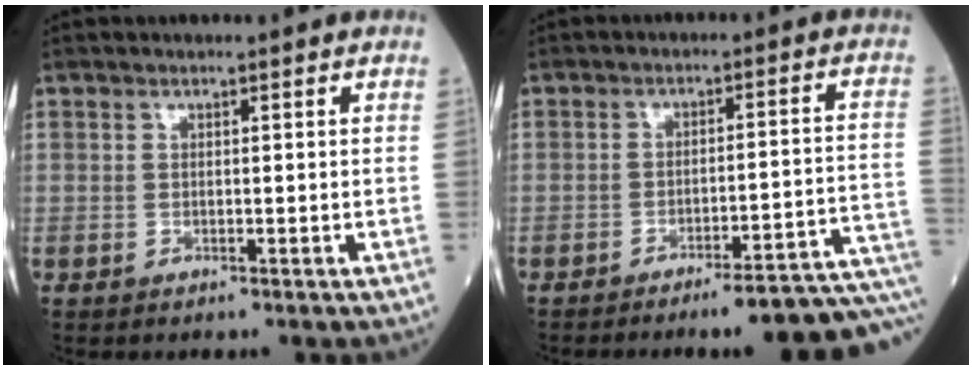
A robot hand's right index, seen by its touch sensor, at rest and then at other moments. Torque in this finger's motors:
{"motor_torque": [0.52, -1.46, 0.72, 0.09]}